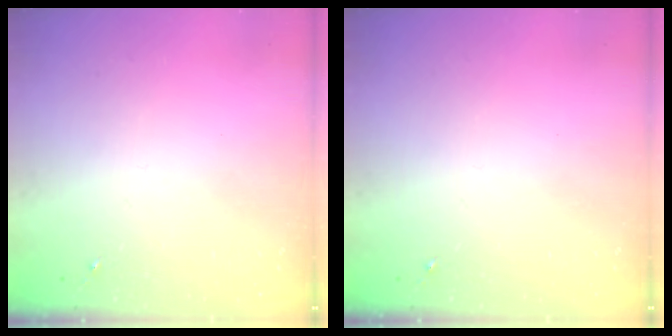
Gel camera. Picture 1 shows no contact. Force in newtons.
{"total": 0.0}